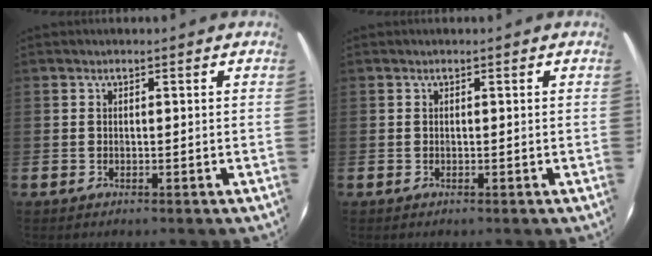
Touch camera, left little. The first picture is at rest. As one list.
[{"total": 0.0}]